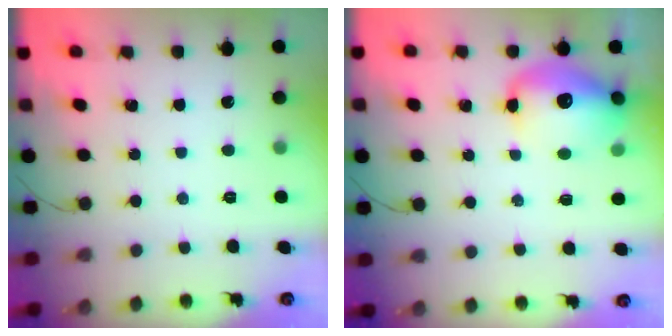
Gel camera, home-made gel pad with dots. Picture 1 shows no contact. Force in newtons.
{"total": 13.5, "press": 13.1, "slide": 3.4}